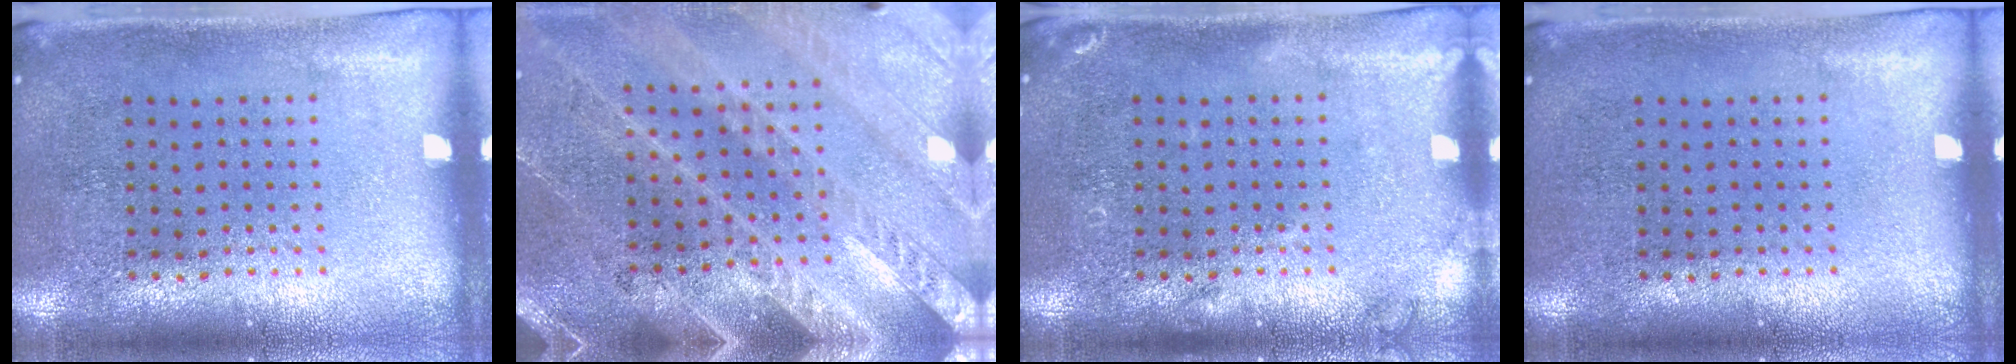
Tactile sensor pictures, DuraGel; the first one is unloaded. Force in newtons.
{"total": 2.9, "press": 2.6, "slide": 1.1}
{"total": 1.2, "press": 1.2, "slide": 0.3}
{"total": 0.0}